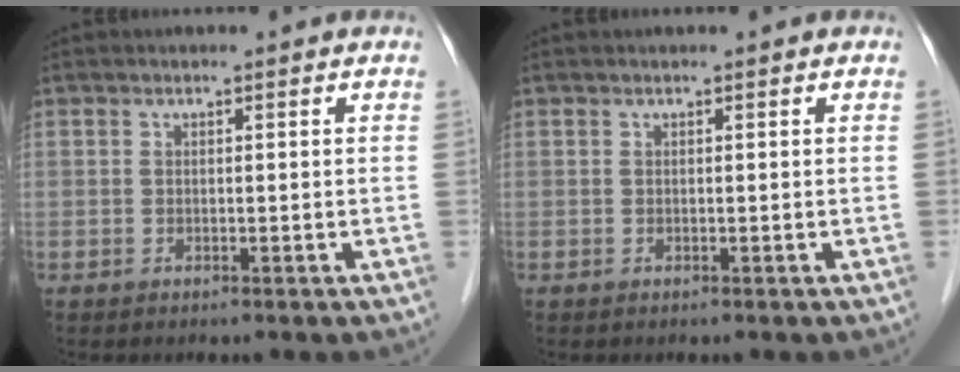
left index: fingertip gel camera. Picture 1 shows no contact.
{"total": 0.0}